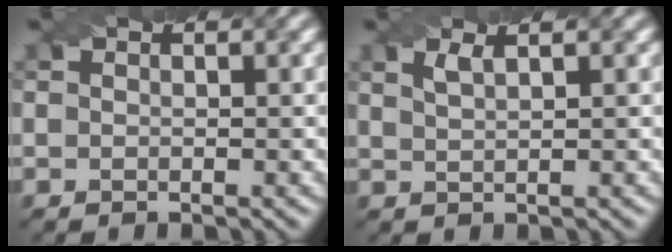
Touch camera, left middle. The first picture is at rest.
{"total": 1.6, "force": [1.0, 0.6, 1.2], "torque": [-0.018, 0.007, 0.015]}